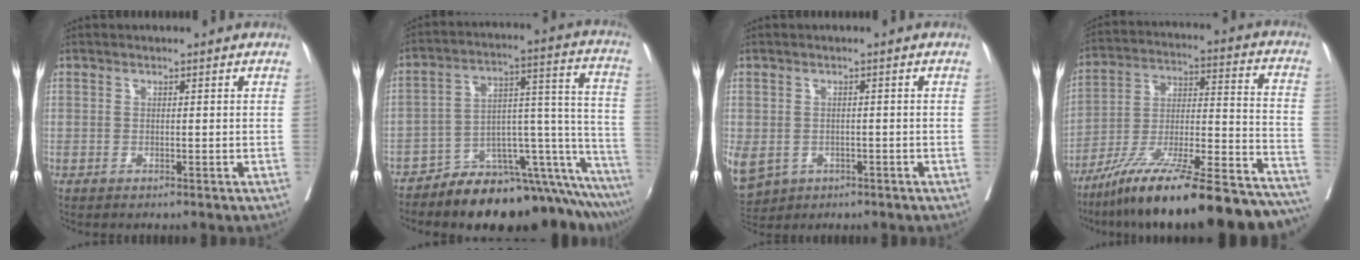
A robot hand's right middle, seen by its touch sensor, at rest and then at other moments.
{"total": 19.6, "force": [-16.8, 4.1, 9.3], "torque": [-0.053, 0.052, -0.243]}
{"total": 13.5, "force": [-5.2, 11.1, 5.8], "torque": [-0.182, -0.006, -0.062]}
{"total": 29.7, "force": [-24.5, 2.9, 16.5], "torque": [-0.195, -0.005, -0.375]}